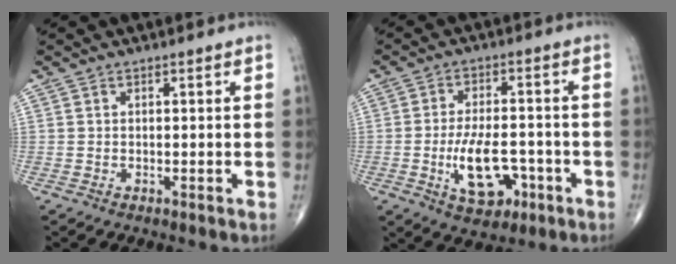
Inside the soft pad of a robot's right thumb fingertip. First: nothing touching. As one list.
[{"total": 10.4, "force": [-3.4, 5.5, 8.1], "torque": [-0.125, 0.014, -0.048]}]